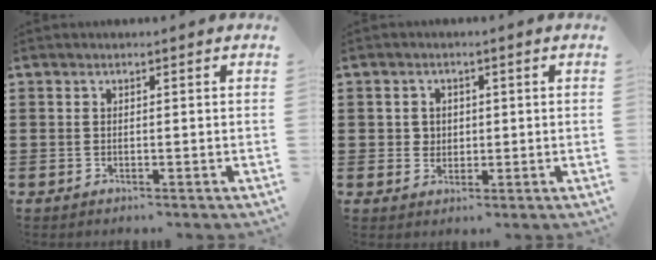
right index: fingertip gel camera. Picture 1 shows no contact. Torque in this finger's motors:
{"motor_torque": [-0.12, 0.09, 0.05, -0.01]}